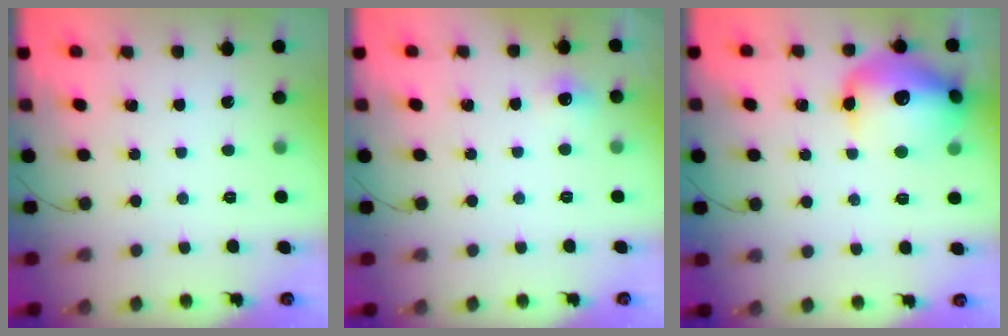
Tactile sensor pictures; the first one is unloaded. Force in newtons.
{"total": 4.5, "press": 4.3, "slide": 1.3}
{"total": 18.3, "press": 18.2, "slide": 1.6}